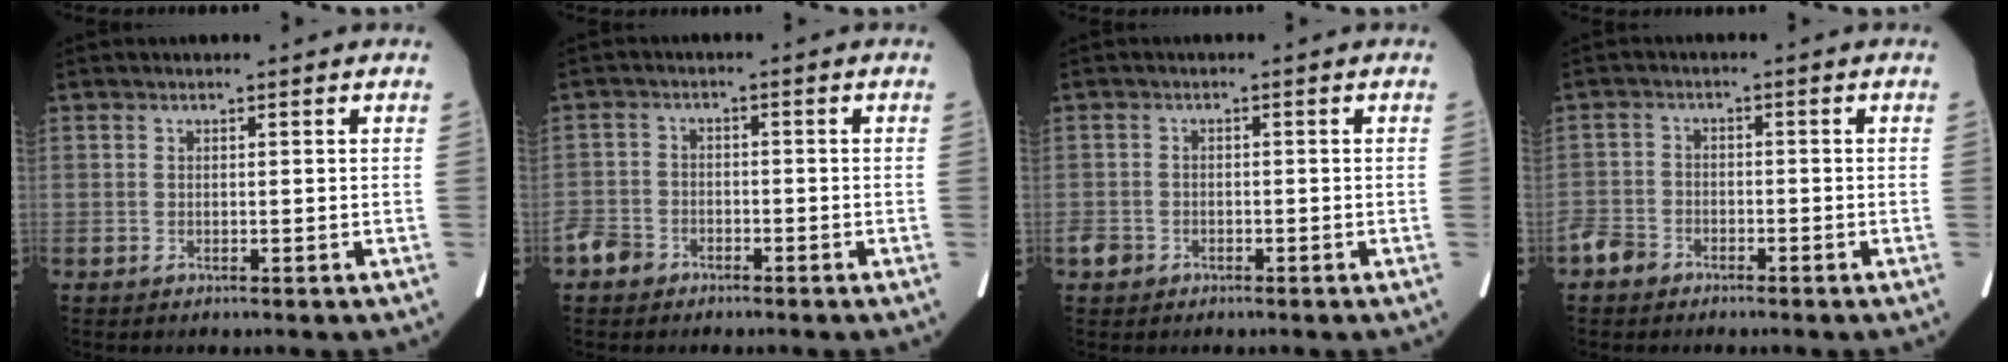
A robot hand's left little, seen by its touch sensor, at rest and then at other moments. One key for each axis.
{"total": 4.2, "fx": -3.0, "fy": 2.8, "fz": 1.0, "tx": -0.025, "ty": 0.006, "tz": -0.057}
{"total": 2.2, "fx": -1.3, "fy": 1.7, "fz": 0.5, "tx": -0.015, "ty": 0.004, "tz": -0.022}
{"total": 3.8, "fx": -2.8, "fy": 2.3, "fz": 0.8, "tx": -0.021, "ty": 0.006, "tz": -0.056}